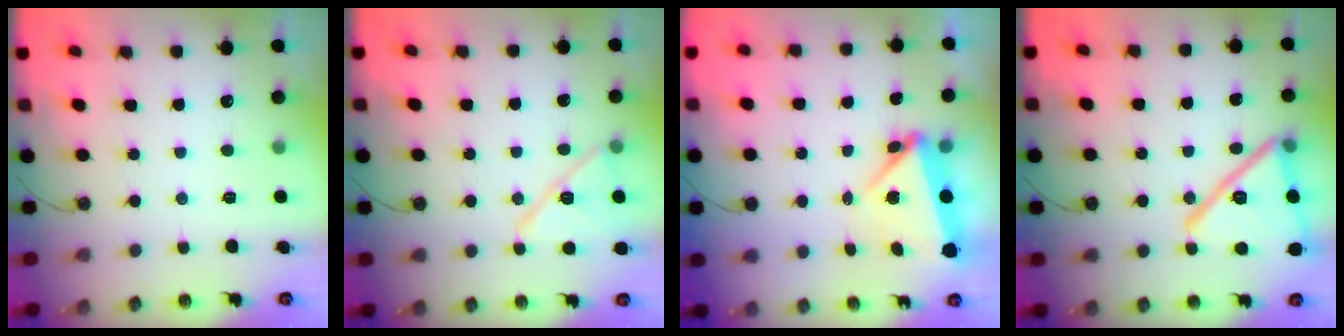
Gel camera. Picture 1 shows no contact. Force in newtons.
{"total": 12.5, "press": 12.5, "slide": 1.2}
{"total": 7.7, "press": 5.7, "slide": 5.2}
{"total": 23.2, "press": 20.6, "slide": 10.7}